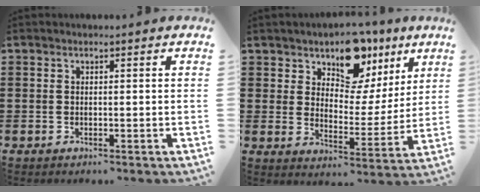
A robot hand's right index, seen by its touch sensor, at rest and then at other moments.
{"total": 10.4, "force": [8.1, 5.2, 4.0], "torque": [-0.077, -0.039, 0.146]}